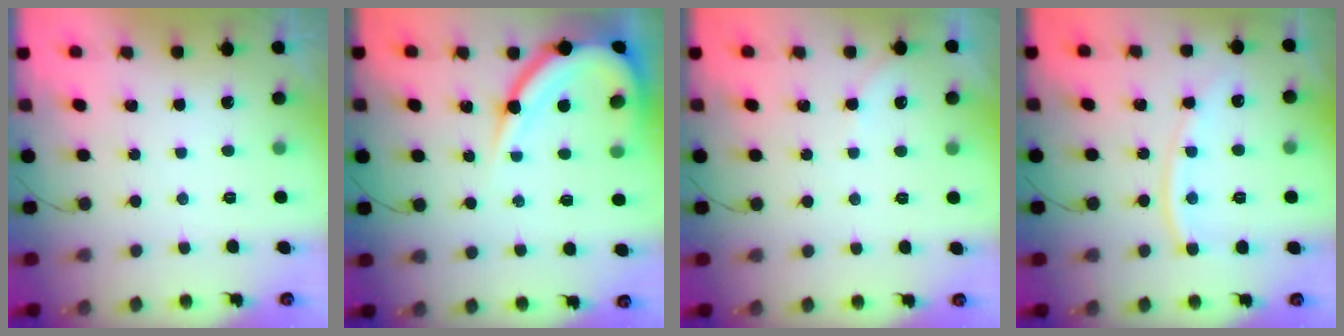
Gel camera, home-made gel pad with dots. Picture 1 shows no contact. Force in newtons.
{"total": 12.2, "press": 12.2, "slide": 1.0}
{"total": 1.7, "press": 1.6, "slide": 0.3}
{"total": 11.2, "press": 11.1, "slide": 1.2}